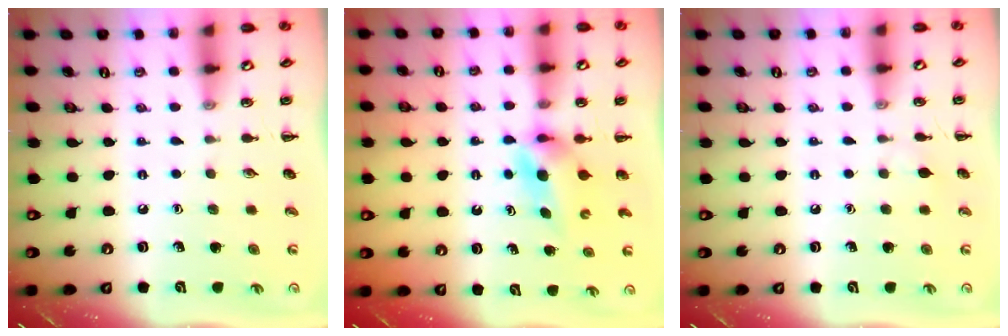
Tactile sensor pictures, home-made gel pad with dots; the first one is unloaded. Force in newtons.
{"total": 3.9, "press": 3.9, "slide": 0.5}
{"total": 3.0, "press": 2.9, "slide": 1.0}